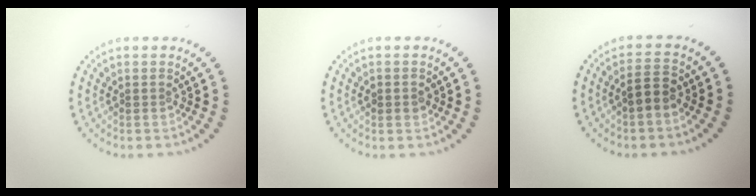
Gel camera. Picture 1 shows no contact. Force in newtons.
{"total": 0.9, "press": 0.9, "slide": 0.1}
{"total": 2.1, "press": 2.0, "slide": 0.6}